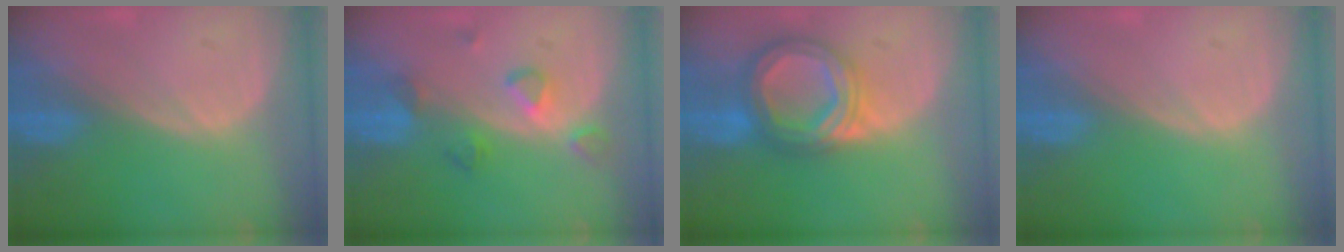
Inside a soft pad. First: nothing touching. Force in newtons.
{"total": 4.4, "press": 4.3, "slide": 0.7}
{"total": 8.6, "press": 8.6, "slide": 0.6}
{"total": 0.0}